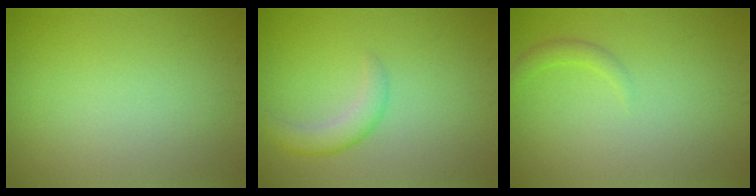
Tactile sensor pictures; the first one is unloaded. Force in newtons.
{"total": 2.3, "press": 2.3, "slide": 0.1}
{"total": 1.1, "press": 1.1, "slide": 0.1}